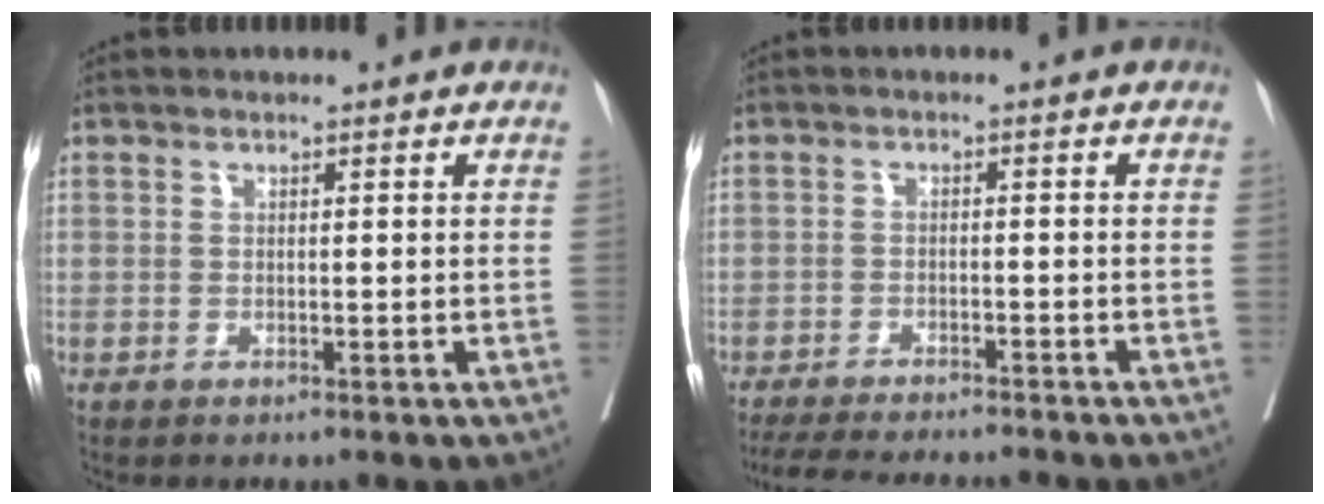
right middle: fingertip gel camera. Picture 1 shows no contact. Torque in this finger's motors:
{"motor_torque": [1.00, -1.13, 0.08, 0.05]}